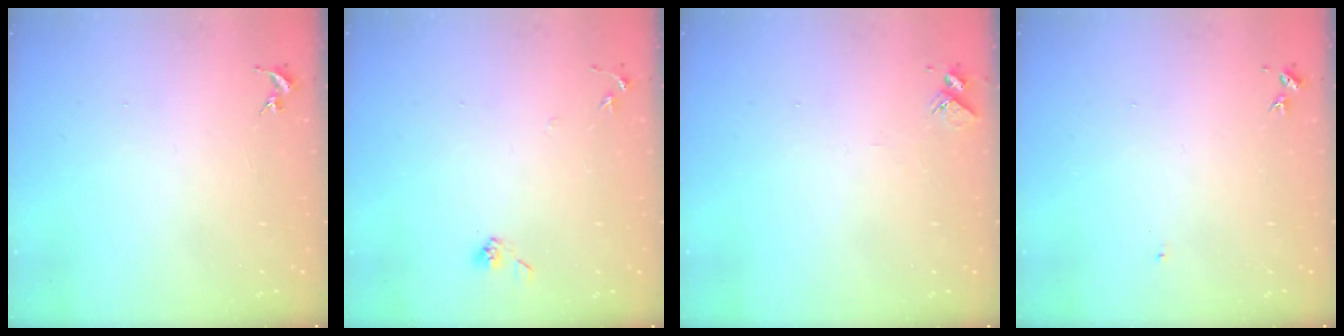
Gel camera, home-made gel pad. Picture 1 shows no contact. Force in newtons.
{"total": 5.6, "press": 5.5, "slide": 1.1}
{"total": 5.4, "press": 5.3, "slide": 0.6}
{"total": 3.3, "press": 3.3, "slide": 0.4}